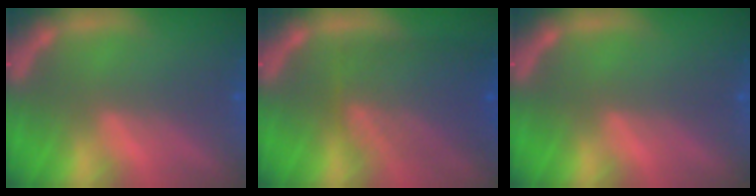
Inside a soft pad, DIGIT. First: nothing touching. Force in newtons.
{"total": 8.1}
{"total": 0.0}